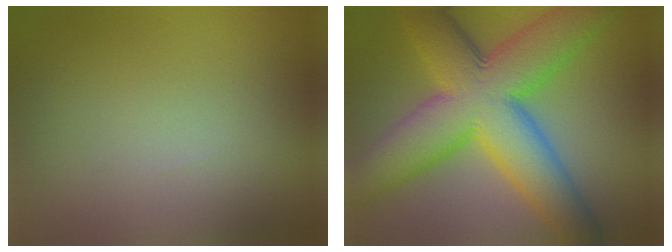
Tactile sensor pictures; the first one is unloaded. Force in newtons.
{"total": 14.2, "press": 14.2, "slide": 0.2}